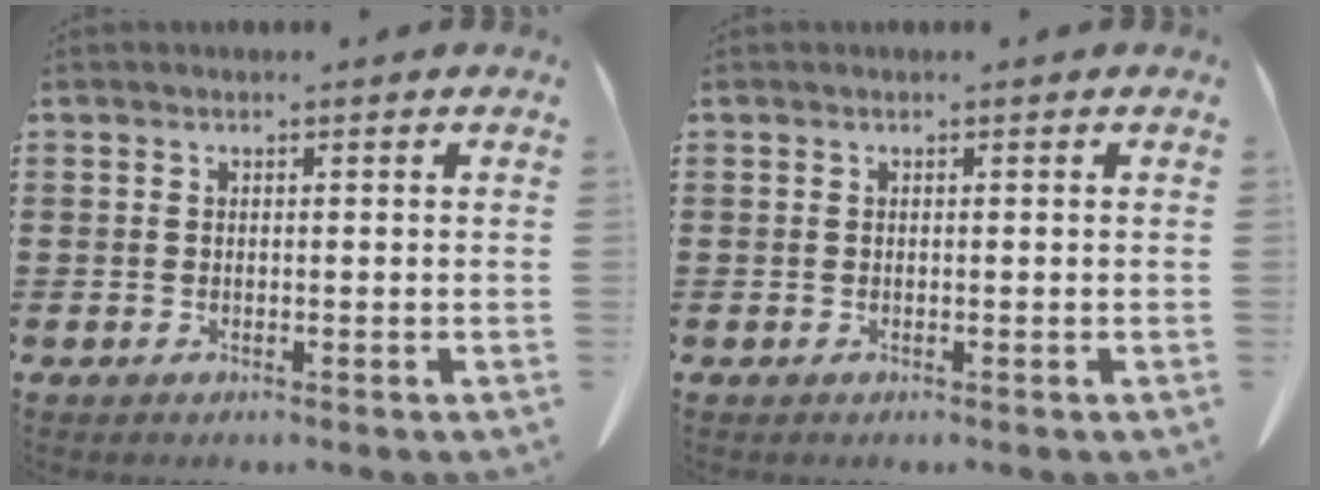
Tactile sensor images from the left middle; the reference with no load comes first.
{"total": 0.0}